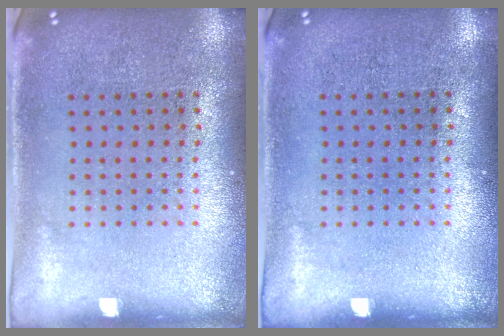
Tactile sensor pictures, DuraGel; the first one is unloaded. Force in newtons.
{"total": 0.0}